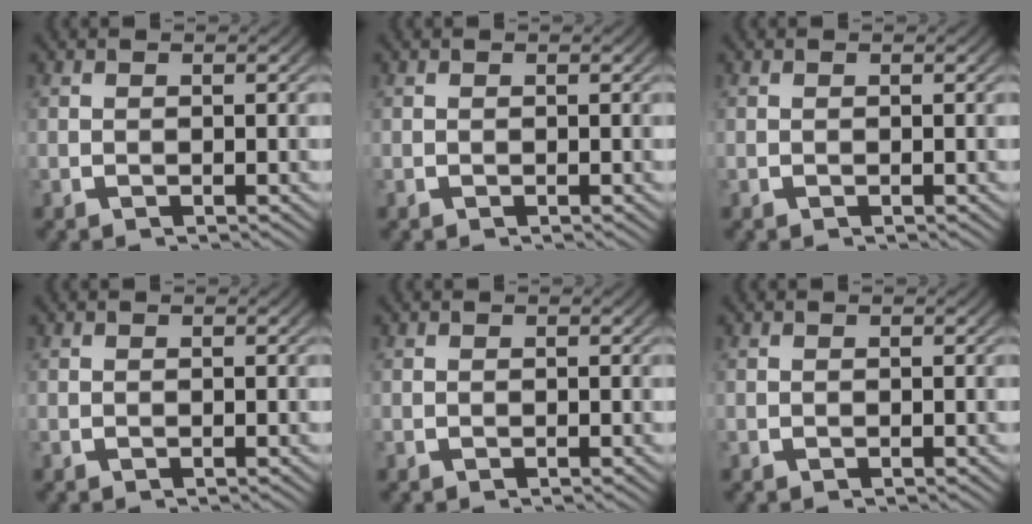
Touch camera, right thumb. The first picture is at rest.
{"total": 0.0}
{"total": 0.0}
{"total": 0.0}
{"total": 0.0}
{"total": 0.0}